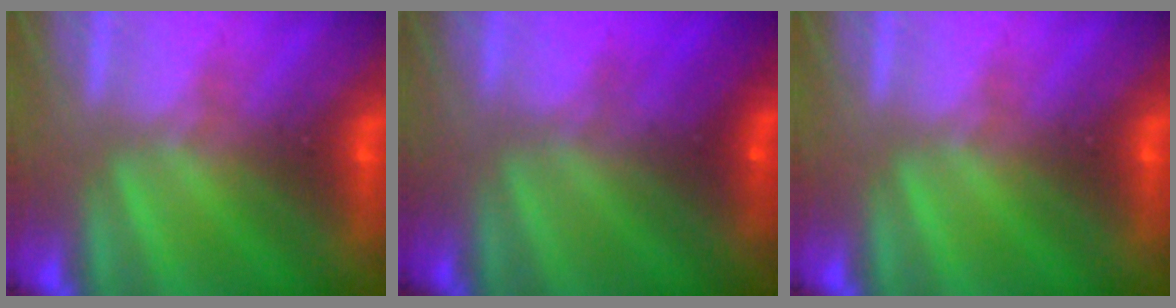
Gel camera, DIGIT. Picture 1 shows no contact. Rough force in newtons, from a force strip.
{"total": 2.2}
{"total": 0.0}